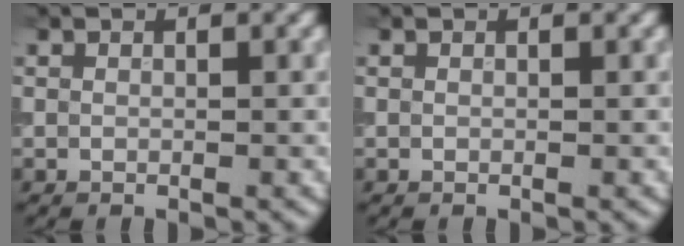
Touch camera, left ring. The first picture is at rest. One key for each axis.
{"total": 0.0}